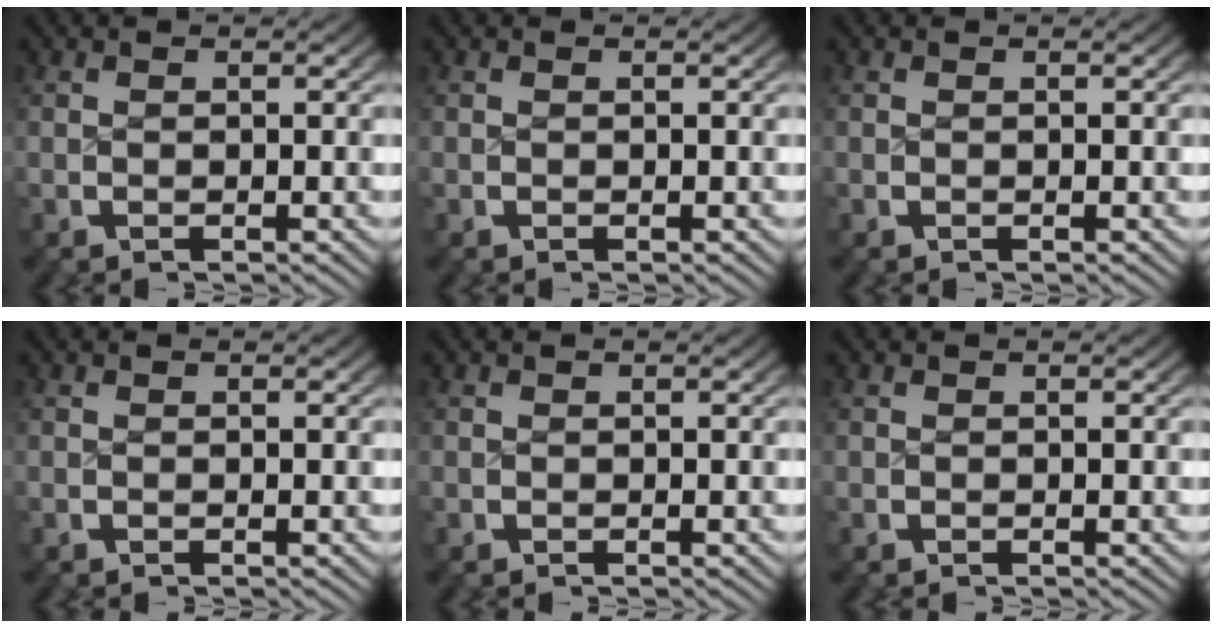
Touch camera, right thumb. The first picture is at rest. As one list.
[{"total": 0.0}, {"total": 0.0}, {"total": 0.0}, {"total": 0.0}, {"total": 0.0}]